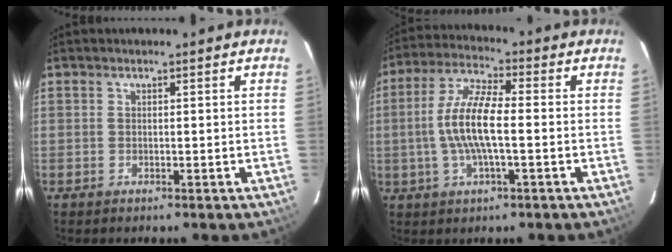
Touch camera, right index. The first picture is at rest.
{"total": 10.1, "force": [-1.1, 2.4, 9.8], "torque": [-0.202, 0.006, -0.025]}